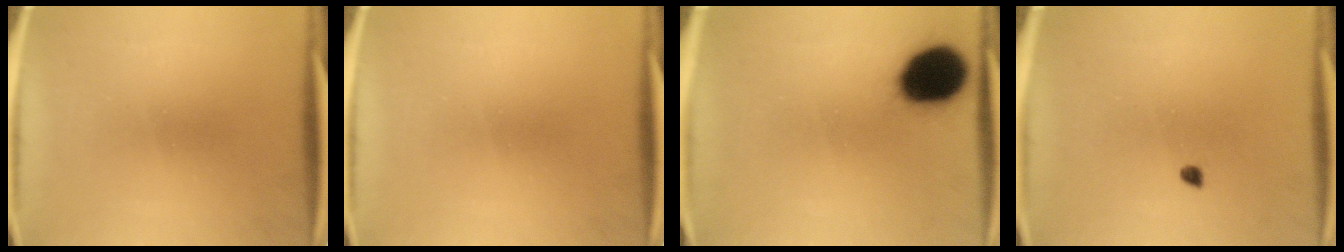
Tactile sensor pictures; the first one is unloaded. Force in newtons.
{"total": 0.0}
{"total": 16.9}
{"total": 1.0}